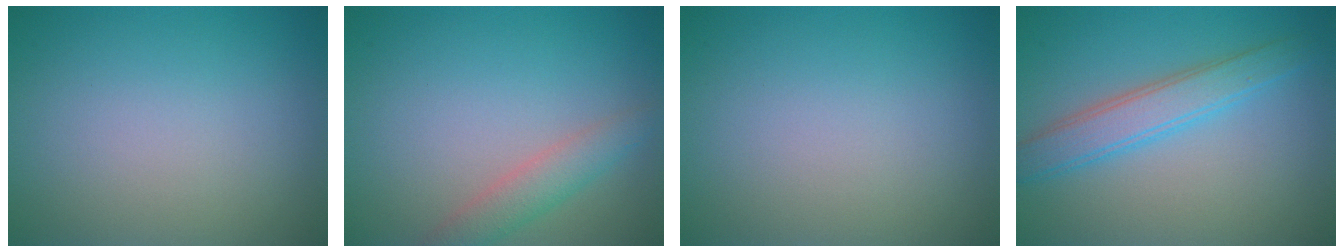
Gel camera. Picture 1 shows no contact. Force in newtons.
{"total": 2.5, "press": 2.5, "slide": 0.2}
{"total": 0.0}
{"total": 3.6, "press": 3.6, "slide": 0.2}